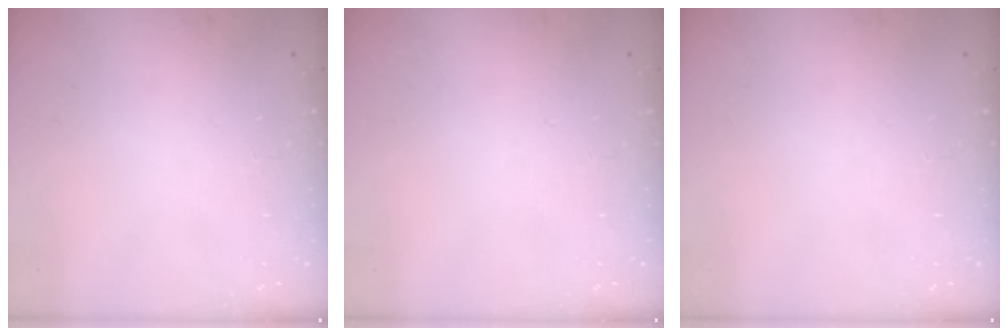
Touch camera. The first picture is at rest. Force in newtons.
{"total": 0.0}
{"total": 0.0}